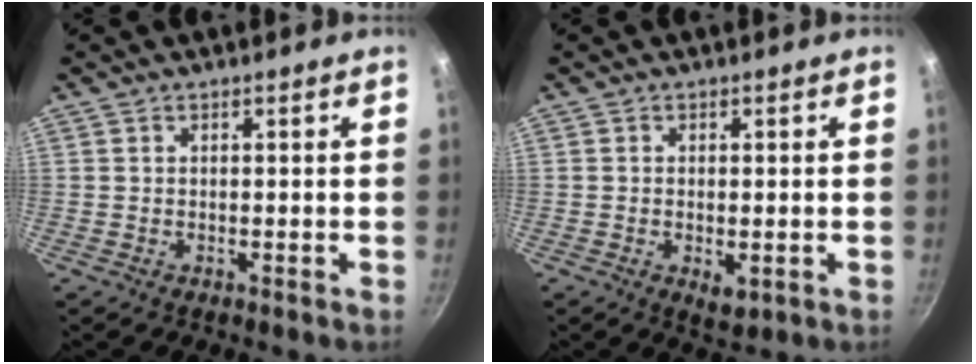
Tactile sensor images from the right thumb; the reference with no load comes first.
{"total": 3.2, "force": [-0.7, 1.7, 2.6], "torque": [-0.041, -0.011, -0.007]}